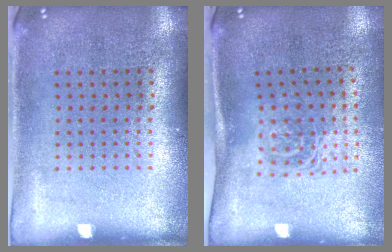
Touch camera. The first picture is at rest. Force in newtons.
{"total": 1.6, "press": 1.2, "slide": 1.1}